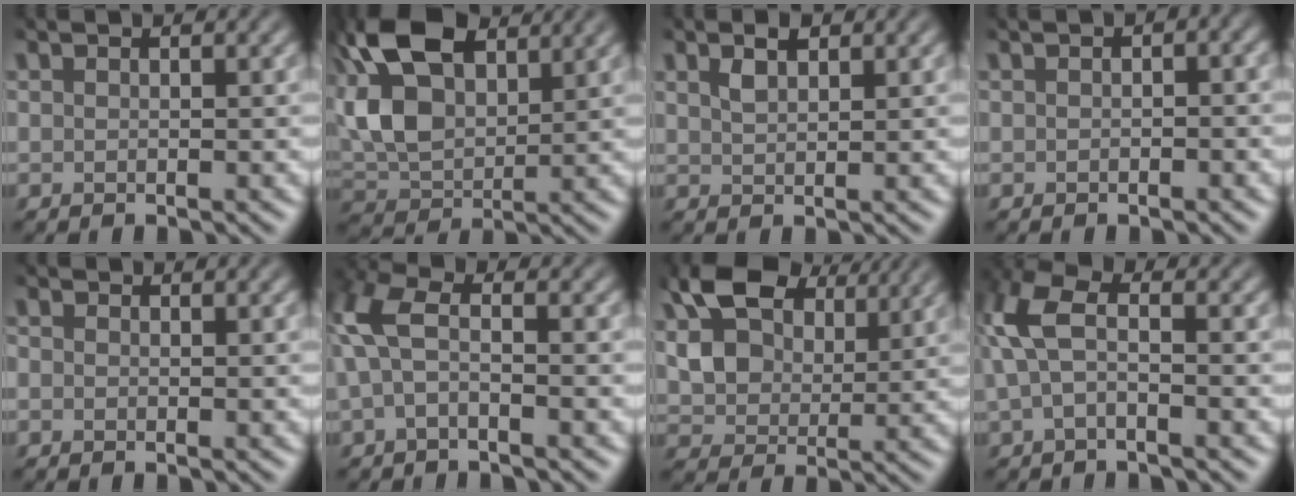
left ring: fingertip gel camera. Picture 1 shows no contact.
{"total": 11.8, "force": [4.5, 6.8, 8.6], "torque": [-0.208, 0.018, 0.086]}
{"total": 1.2, "force": [0.4, 0.7, 0.9], "torque": [-0.024, -0.004, 0.017]}
{"total": 2.3, "force": [0.6, 1.2, 1.9], "torque": [-0.026, 0.011, 0.006]}
{"total": 0.8, "force": [-0.4, 0.6, 0.0], "torque": [-0.004, -0.004, -0.001]}
{"total": 4.4, "force": [-0.1, 2.4, 3.7], "torque": [-0.100, 0.009, -0.004]}
{"total": 9.5, "force": [3.8, 6.4, 5.9], "torque": [-0.127, 0.004, 0.071]}
{"total": 5.3, "force": [0.2, 3.0, 4.4], "torque": [-0.121, 0.009, 0.004]}